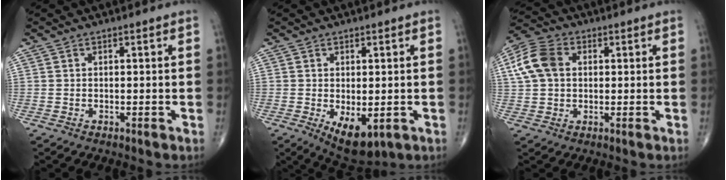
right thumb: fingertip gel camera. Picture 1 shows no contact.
{"total": 7.6, "force": [-2.1, 3.8, 6.2], "torque": [-0.092, -0.013, -0.018]}
{"total": 9.2, "force": [1.8, 6.7, 6.2], "torque": [-0.126, 0.019, 0.029]}